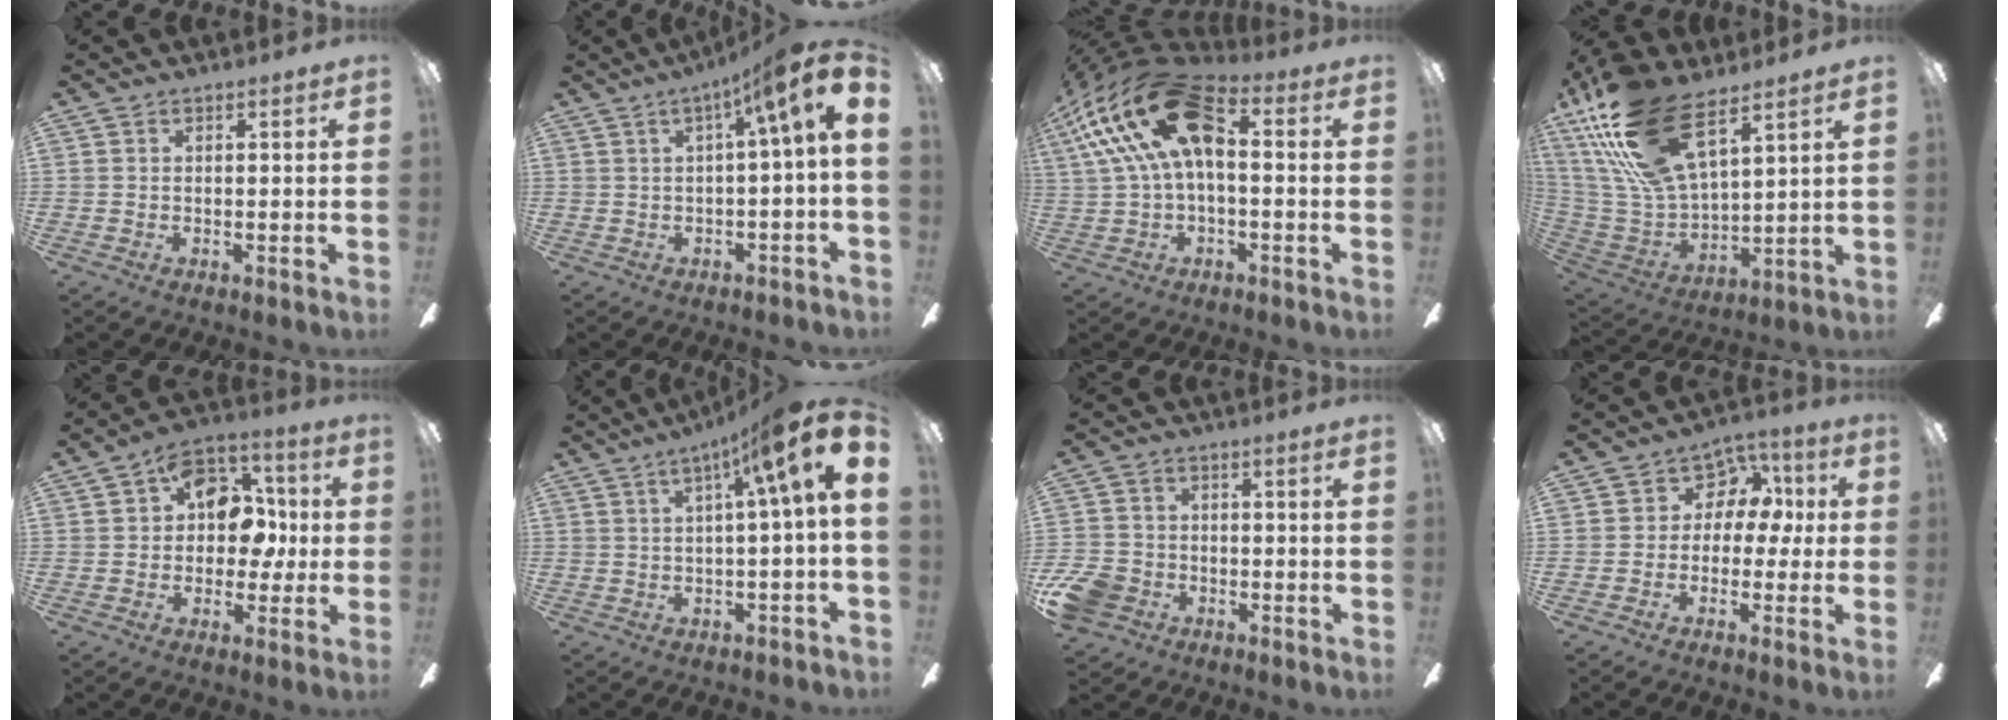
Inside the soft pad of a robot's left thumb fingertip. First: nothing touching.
{"total": 10.0, "force": [3.9, 1.1, 9.2], "torque": [-0.143, -0.022, 0.060]}
{"total": 22.7, "force": [5.7, 12.1, 18.4], "torque": [-0.356, -0.001, 0.103]}
{"total": 24.0, "force": [15.0, 9.9, 15.9], "torque": [-0.348, -0.073, 0.268]}
{"total": 13.8, "force": [3.1, 10.3, 8.6], "torque": [-0.110, 0.006, 0.057]}
{"total": 12.3, "force": [5.0, 1.8, 11.0], "torque": [-0.169, -0.025, 0.073]}
{"total": 8.4, "force": [-4.1, 6.4, 3.4], "torque": [-0.088, 0.035, -0.078]}
{"total": 7.3, "force": [1.1, 6.6, 3.1], "torque": [-0.035, -0.001, 0.019]}